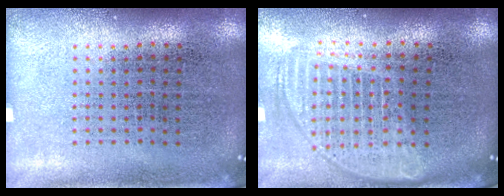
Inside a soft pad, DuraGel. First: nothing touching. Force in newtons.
{"total": 1.8, "press": 1.5, "slide": 1.0}